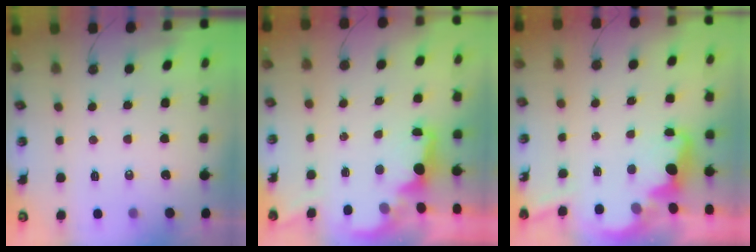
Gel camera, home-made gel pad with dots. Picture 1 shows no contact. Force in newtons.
{"total": 1.8, "press": 1.6, "slide": 0.8}
{"total": 3.7, "press": 3.6, "slide": 0.7}